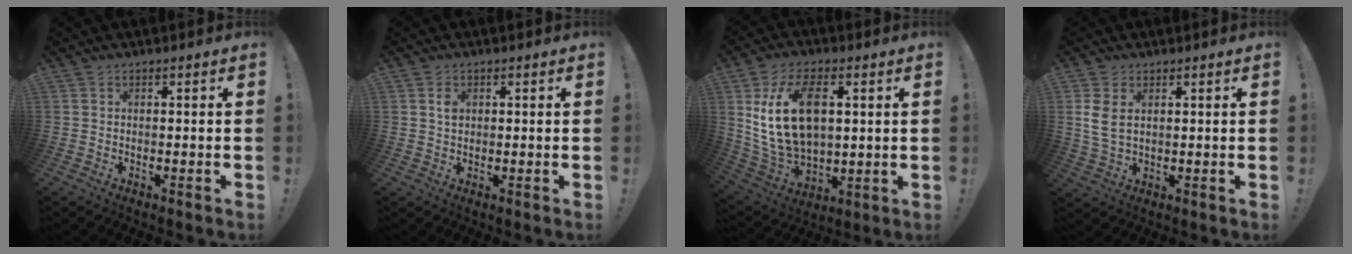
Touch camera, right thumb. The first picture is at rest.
{"total": 2.4, "force": [0.6, 1.7, 1.5], "torque": [-0.015, -0.002, 0.007]}
{"total": 18.8, "force": [4.7, 11.5, 14.1], "torque": [-0.279, -0.009, 0.082]}
{"total": 5.8, "force": [2.1, 3.4, 4.2], "torque": [-0.080, -0.005, 0.038]}